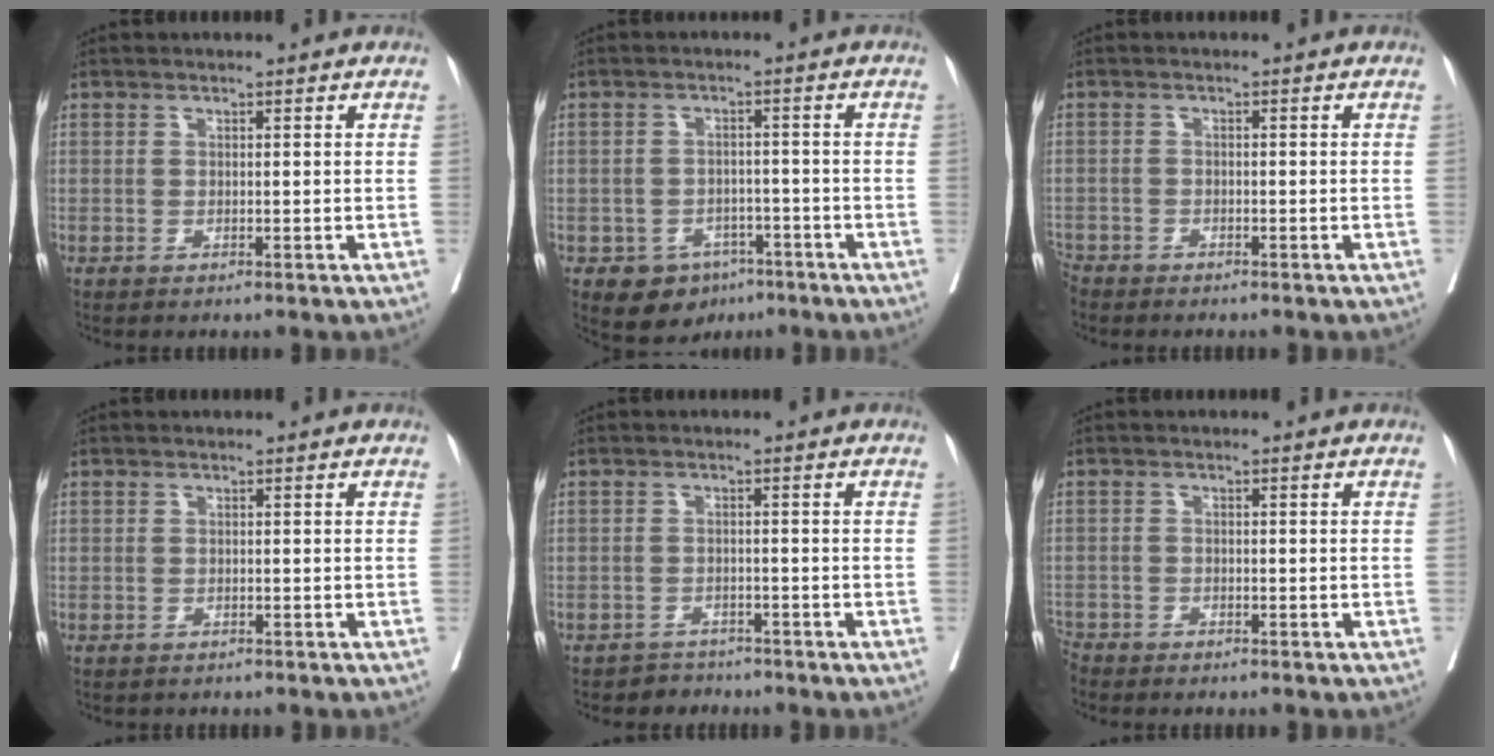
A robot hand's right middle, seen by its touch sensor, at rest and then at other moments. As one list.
[{"total": 6.0, "force": [-3.7, 4.3, 1.9], "torque": [-0.021, 0.008, -0.046]}, {"total": 2.9, "force": [-2.7, 1.0, 0.4], "torque": [-0.005, -0.004, -0.052]}, {"total": 0.8, "force": [-0.5, 0.6, -0.1], "torque": [-0.007, 0.005, -0.009]}, {"total": 2.5, "force": [-2.1, 1.0, -1.0], "torque": [0.015, 0.002, -0.037]}, {"total": 2.5, "force": [-2.4, 0.7, 0.1], "torque": [0.000, -0.005, -0.045]}]